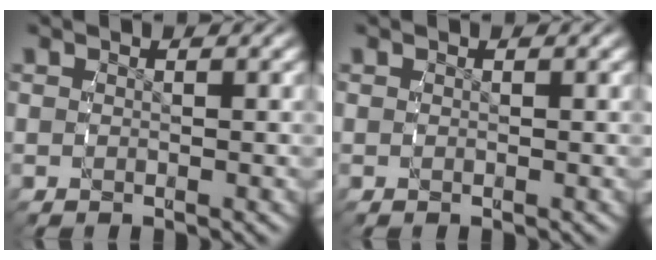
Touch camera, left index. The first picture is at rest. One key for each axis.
{"total": 0.0}